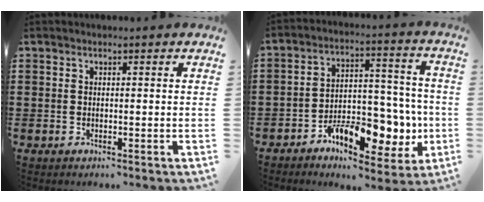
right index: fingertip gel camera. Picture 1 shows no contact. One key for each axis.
{"total": 10.3, "fx": -4.8, "fy": 5.9, "fz": 7.0, "tx": -0.100, "ty": 0.019, "tz": -0.079}